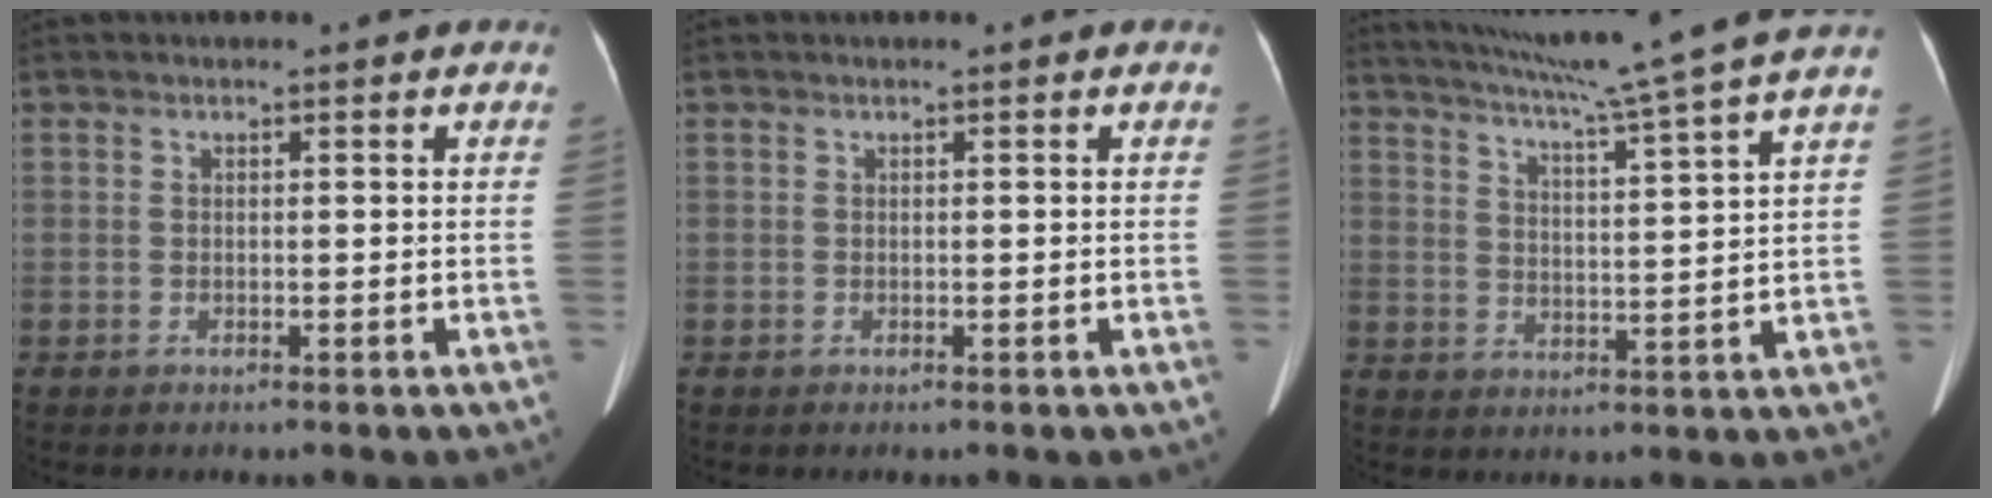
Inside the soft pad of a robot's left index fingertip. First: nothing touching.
{"total": 0.0}
{"total": 15.7, "force": [13.3, -2.9, 7.8], "torque": [-0.137, -0.024, 0.186]}